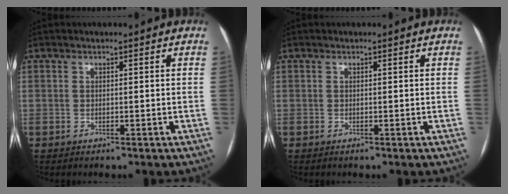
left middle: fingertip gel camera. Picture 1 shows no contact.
{"total": 0.0}